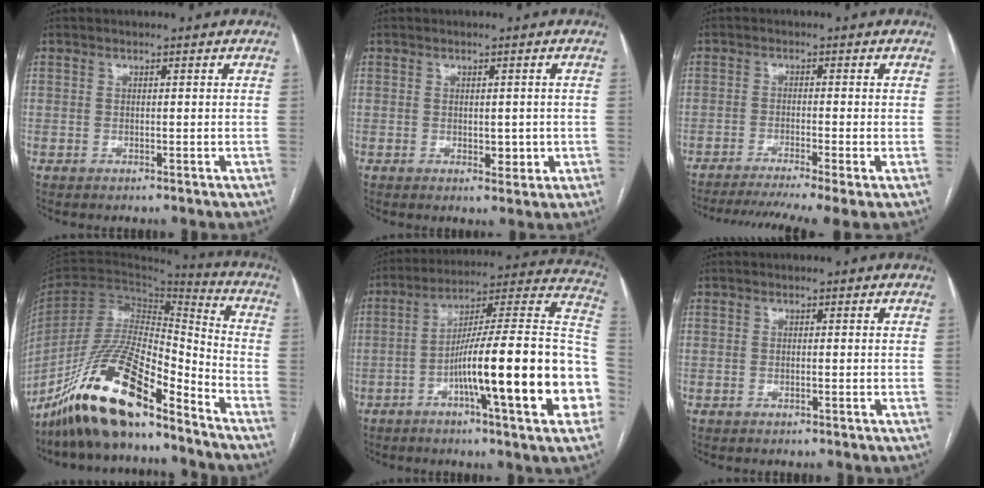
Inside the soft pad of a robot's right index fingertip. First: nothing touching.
{"total": 2.8, "force": [-0.3, 1.7, 2.2], "torque": [-0.026, 0.001, 0.004]}
{"total": 10.4, "force": [-7.9, -0.4, 6.7], "torque": [-0.099, -0.015, -0.122]}
{"total": 18.9, "force": [-14.1, 3.9, 12.0], "torque": [-0.234, -0.002, -0.257]}
{"total": 24.1, "force": [-6.6, 1.7, 23.1], "torque": [-0.261, 0.018, -0.101]}
{"total": 0.0}